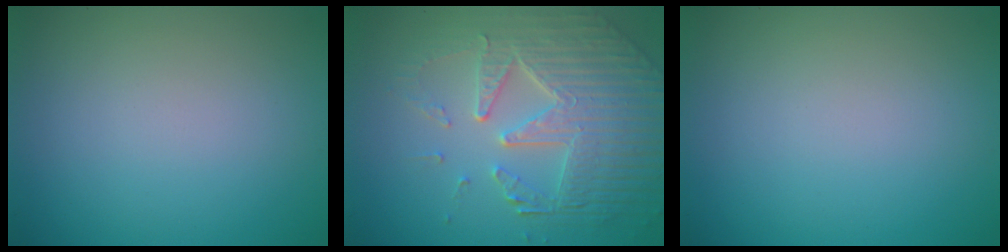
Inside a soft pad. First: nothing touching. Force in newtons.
{"total": 7.4, "press": 5.4, "slide": 5.0}
{"total": 0.0}